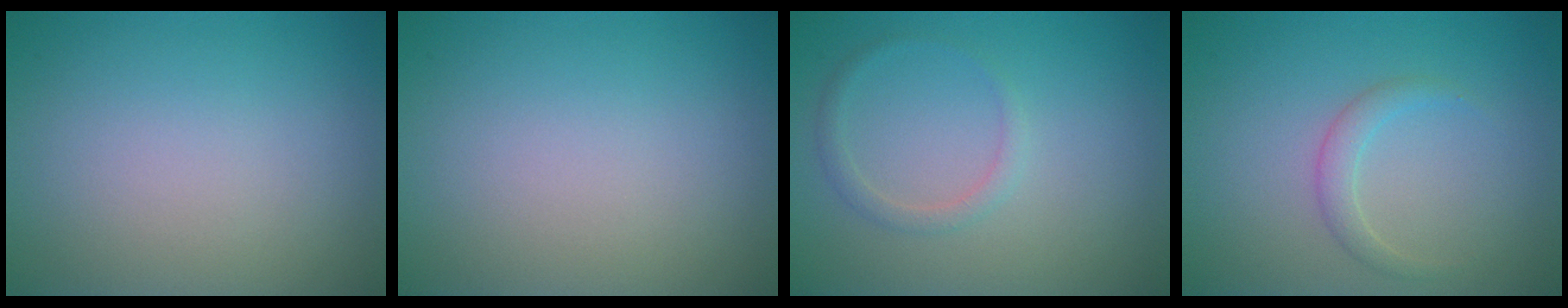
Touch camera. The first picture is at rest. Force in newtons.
{"total": 0.0}
{"total": 1.3, "press": 1.3, "slide": 0.1}
{"total": 1.6, "press": 1.6, "slide": 0.2}